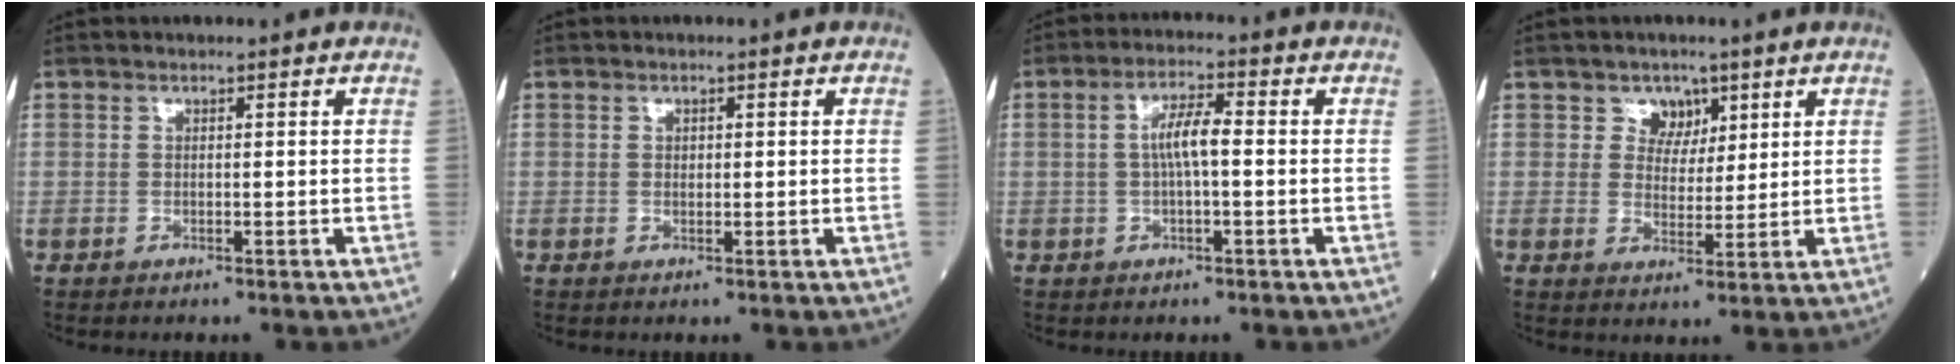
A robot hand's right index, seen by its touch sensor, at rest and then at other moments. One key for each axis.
{"total": 0.9, "fx": 0.3, "fy": 0.7, "fz": 0.6, "tx": -0.010, "ty": 0.000, "tz": 0.006}
{"total": 4.7, "fx": 0.0, "fy": 1.0, "fz": 4.6, "tx": -0.090, "ty": 0.014, "tz": -0.003}
{"total": 4.0, "fx": 2.3, "fy": 3.2, "fz": 0.8, "tx": -0.004, "ty": 0.002, "tz": 0.037}